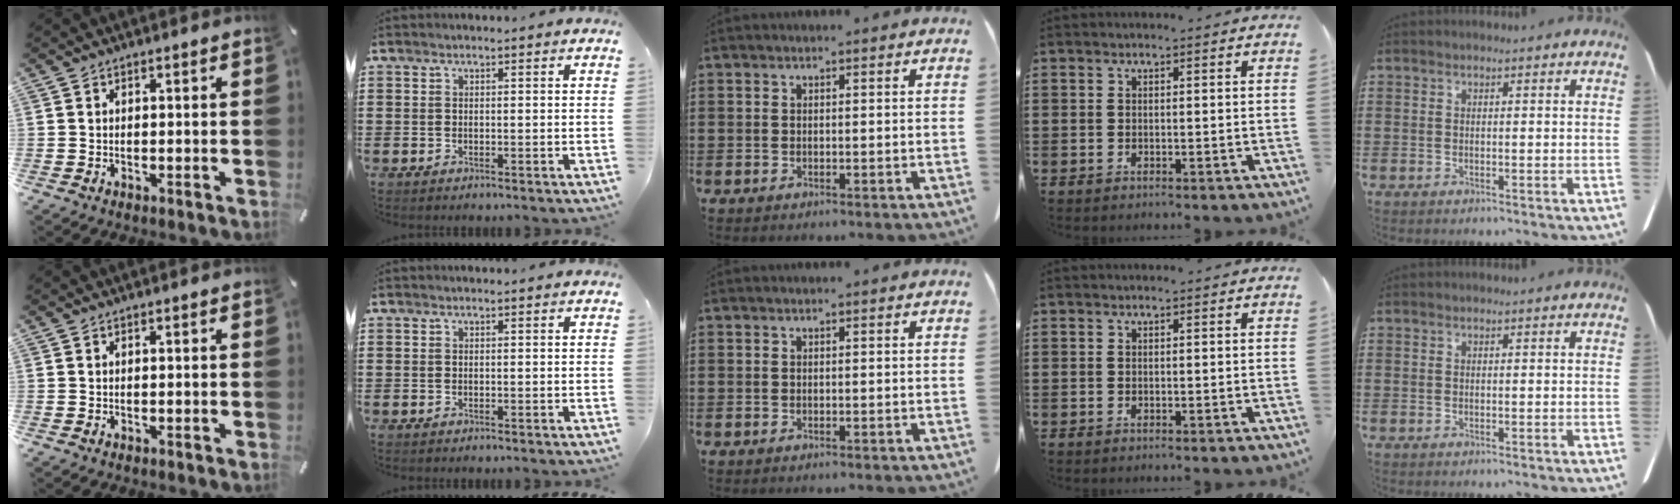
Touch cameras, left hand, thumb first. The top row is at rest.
{}